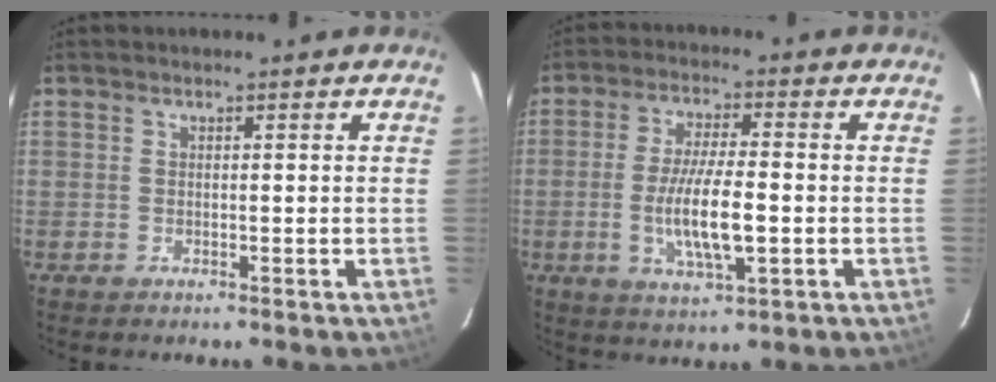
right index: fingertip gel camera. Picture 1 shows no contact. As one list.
[{"total": 10.5, "force": [-2.1, 2.4, 10.0], "torque": [-0.190, -0.010, -0.036]}]